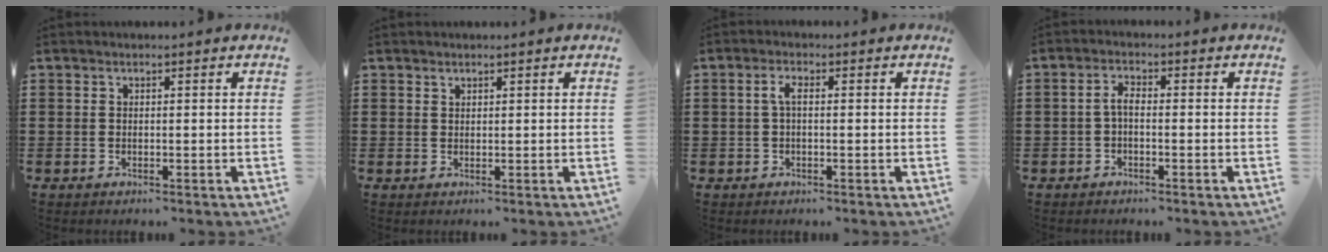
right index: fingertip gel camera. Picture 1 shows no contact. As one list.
[{"total": 0.8, "force": [0.7, 0.4, 0.0], "torque": [-0.002, 0.001, 0.014]}, {"total": 2.1, "force": [0.0, 0.7, 2.0], "torque": [-0.047, 0.001, -0.004]}, {"total": 2.2, "force": [-0.7, 0.8, 1.9], "torque": [-0.045, 0.001, -0.017]}]